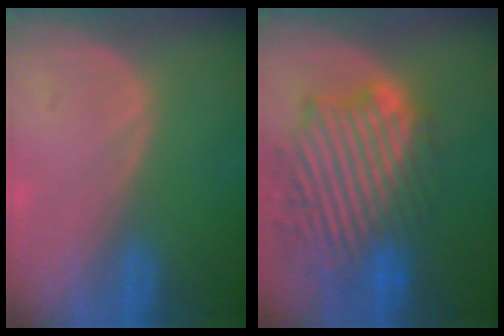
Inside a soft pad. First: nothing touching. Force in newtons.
{"total": 13.3, "press": 11.7, "slide": 6.4}